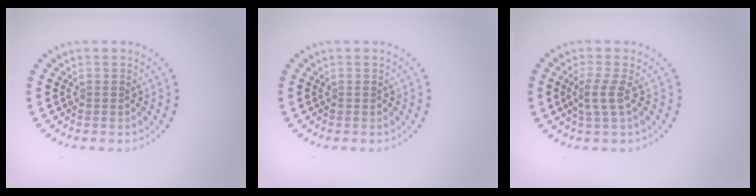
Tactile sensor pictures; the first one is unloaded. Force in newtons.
{"total": 0.0}
{"total": 2.1, "press": 1.5, "slide": 1.4}